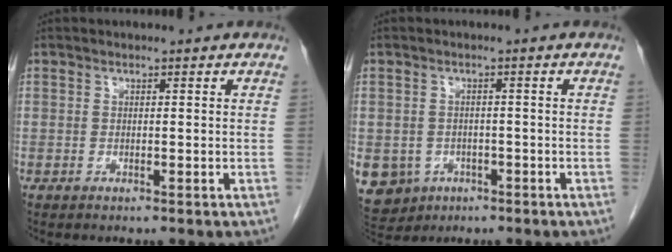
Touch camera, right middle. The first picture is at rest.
{"total": 10.5, "force": [-4.7, 8.9, 3.1], "torque": [-0.096, -0.001, -0.058]}